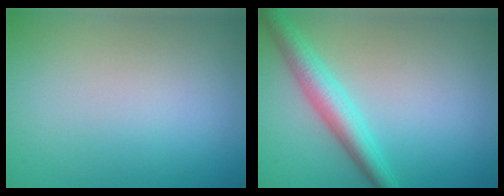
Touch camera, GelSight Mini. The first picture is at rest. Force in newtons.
{"total": 3.9, "press": 3.9, "slide": 0.0}